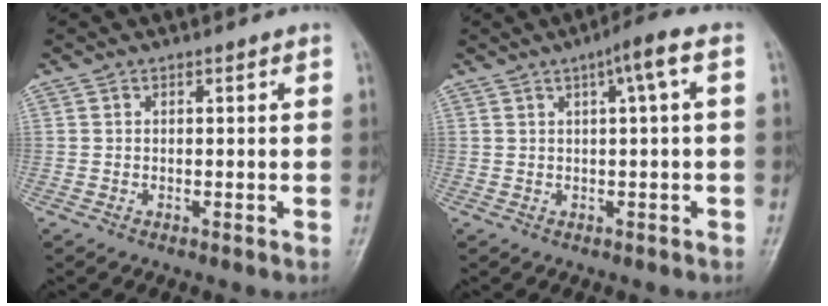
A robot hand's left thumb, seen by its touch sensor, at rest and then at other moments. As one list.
[{"total": 4.4, "force": [1.3, 0.1, 4.2], "torque": [-0.069, 0.013, 0.019]}]